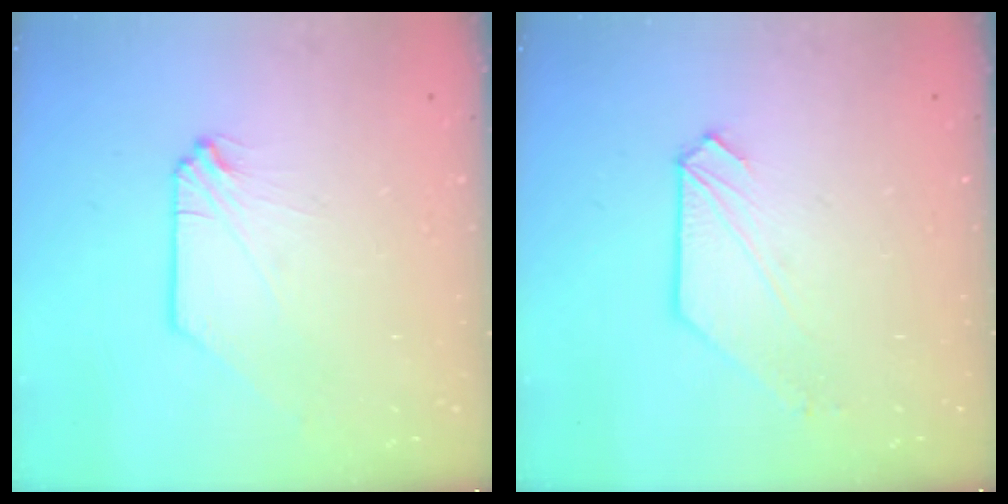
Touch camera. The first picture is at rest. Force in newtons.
{"total": 2.2, "press": 2.2, "slide": 0.3}